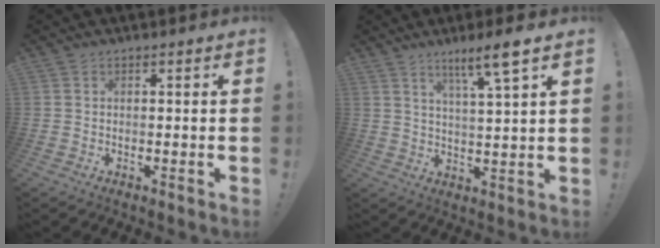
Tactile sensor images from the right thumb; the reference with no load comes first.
{"total": 8.3, "force": [5.1, -0.1, 6.6], "torque": [-0.098, -0.031, 0.078]}